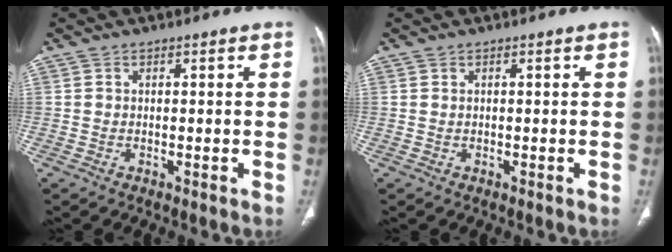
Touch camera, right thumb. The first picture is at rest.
{"total": 0.0}